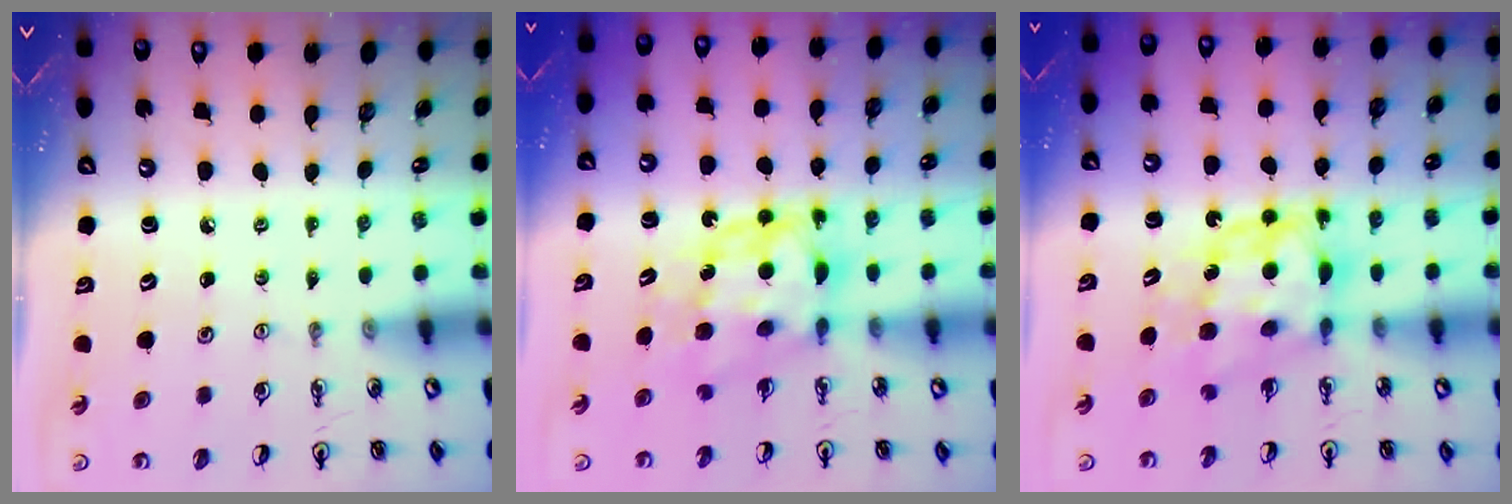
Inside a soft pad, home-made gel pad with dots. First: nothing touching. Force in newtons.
{"total": 7.7, "press": 7.7, "slide": 0.7}
{"total": 7.7, "press": 7.7, "slide": 0.7}